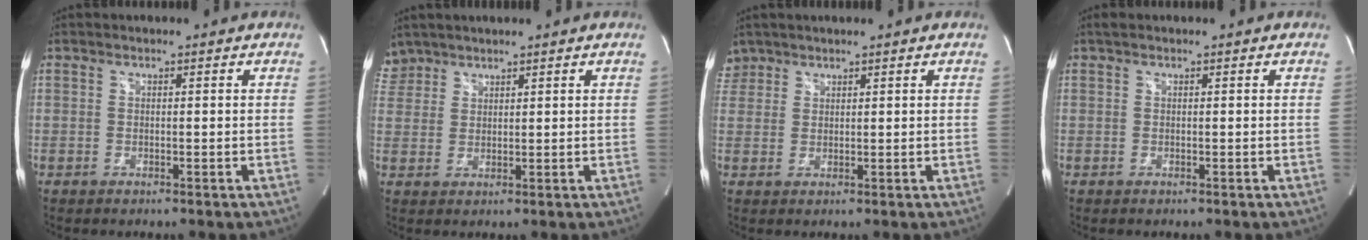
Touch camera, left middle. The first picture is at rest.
{"total": 3.8, "force": [3.3, 1.9, -0.3], "torque": [0.010, 0.013, 0.068]}
{"total": 3.1, "force": [2.5, 1.8, -0.2], "torque": [0.009, 0.011, 0.049]}
{"total": 0.5, "force": [0.4, 0.2, 0.2], "torque": [-0.008, 0.009, 0.007]}